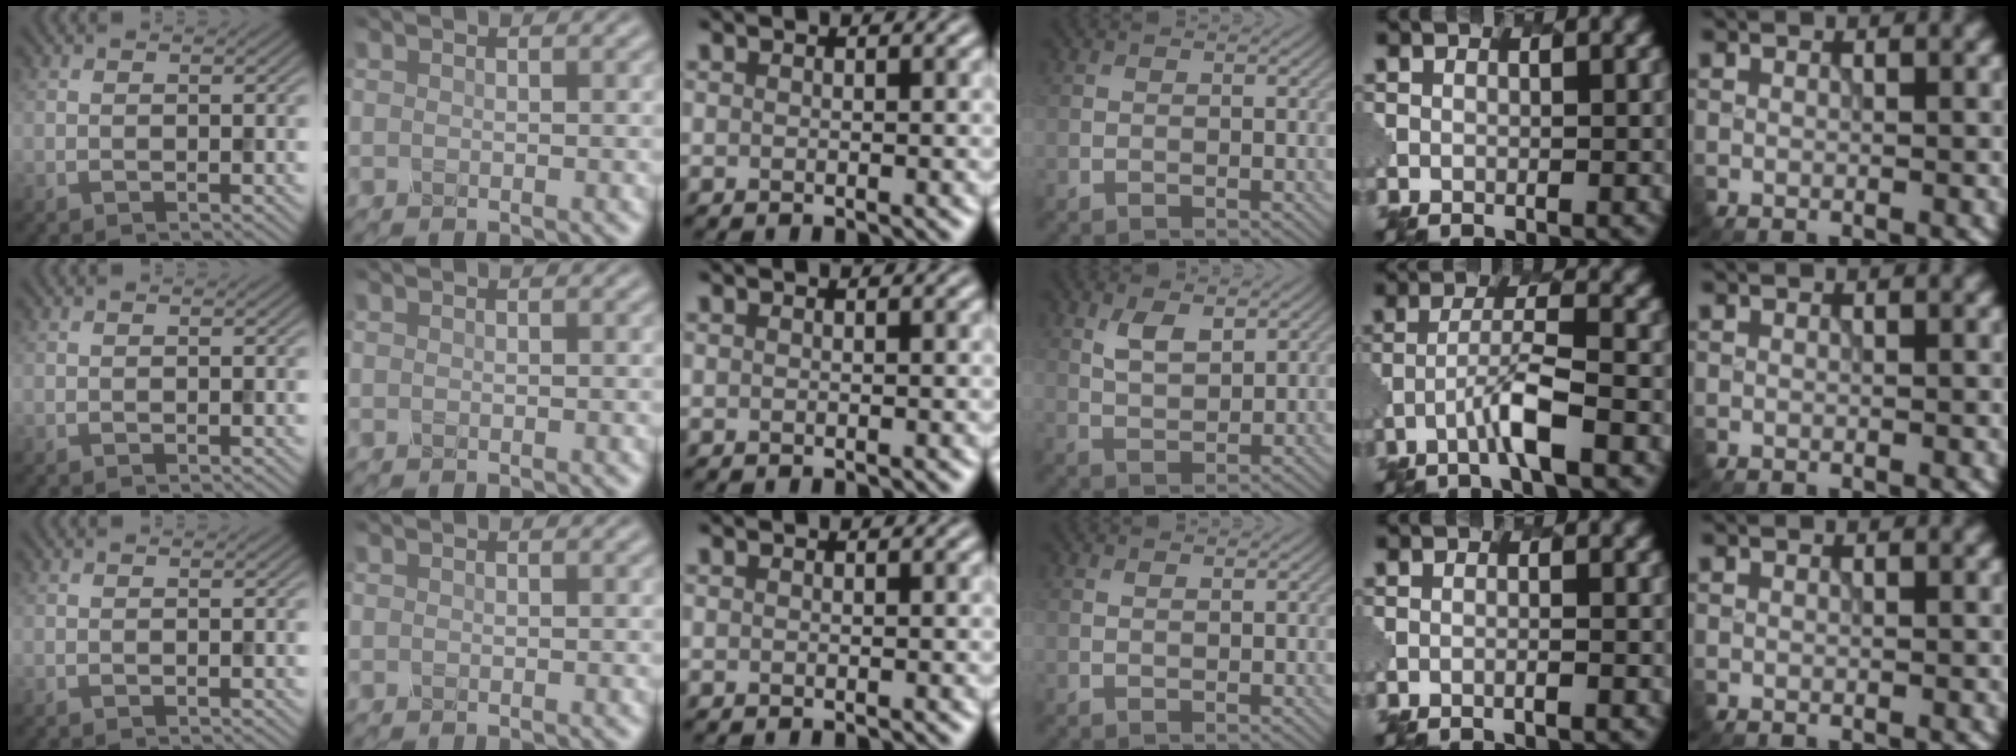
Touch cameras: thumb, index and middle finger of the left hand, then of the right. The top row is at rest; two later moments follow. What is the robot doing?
{"motion": "insert", "object": "pen bag"}